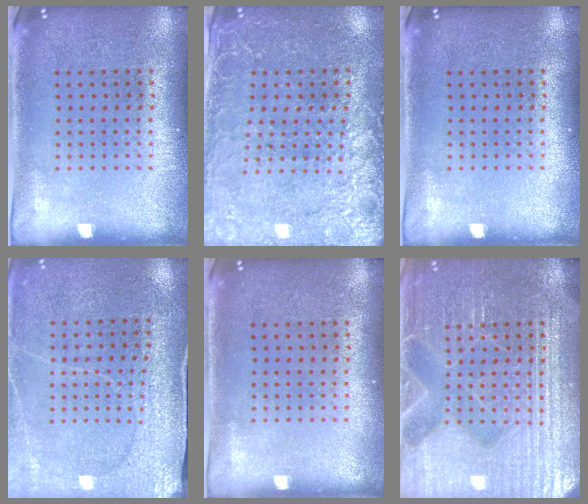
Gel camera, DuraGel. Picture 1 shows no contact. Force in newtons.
{"total": 2.9, "press": 2.8, "slide": 0.7}
{"total": 0.0}
{"total": 3.0, "press": 3.0, "slide": 0.1}
{"total": 0.0}
{"total": 7.1, "press": 7.0, "slide": 1.1}